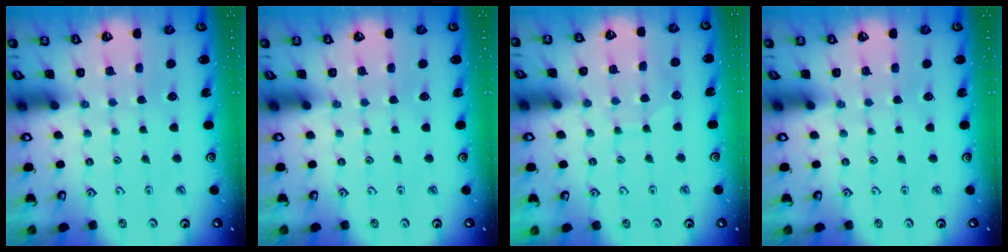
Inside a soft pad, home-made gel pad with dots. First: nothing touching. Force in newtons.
{"total": 0.0}
{"total": 6.1, "press": 6.1, "slide": 0.5}
{"total": 0.0}